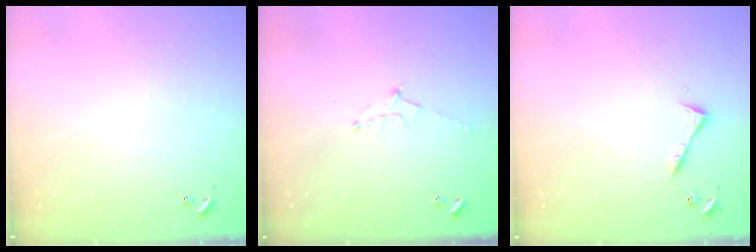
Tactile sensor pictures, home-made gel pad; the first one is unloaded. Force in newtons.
{"total": 5.6, "press": 5.5, "slide": 1.0}
{"total": 4.2, "press": 4.1, "slide": 0.5}